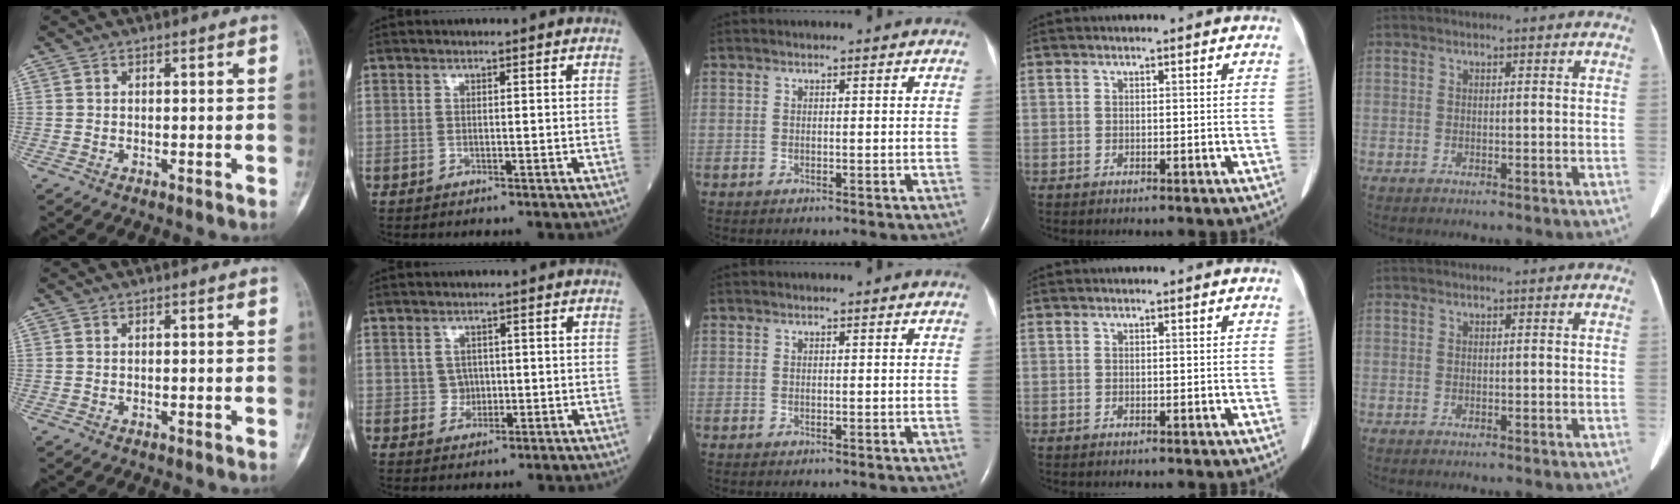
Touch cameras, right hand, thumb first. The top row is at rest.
{"index": {"total": 1.8, "force": [0.1, 1.7, 0.6], "torque": [-0.007, 0.003, 0.004]}}